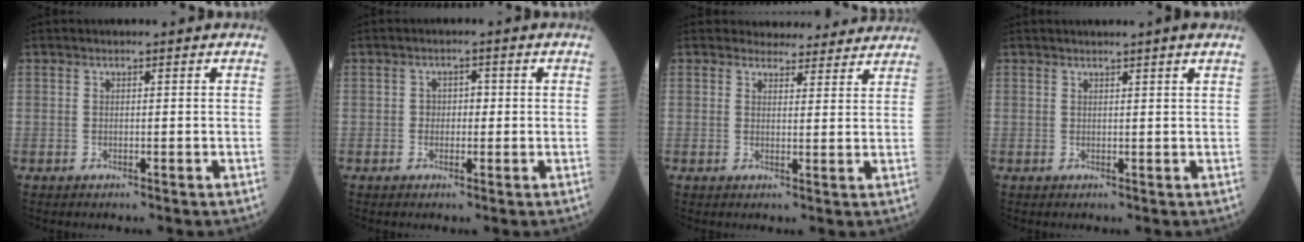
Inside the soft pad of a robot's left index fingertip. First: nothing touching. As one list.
[{"total": 2.1, "force": [-0.5, 1.6, 1.3], "torque": [-0.013, 0.008, -0.015]}, {"total": 7.1, "force": [6.6, 2.5, 0.3], "torque": [0.017, 0.001, 0.057]}, {"total": 1.6, "force": [1.3, -0.4, 0.9], "torque": [-0.011, 0.002, 0.013]}]